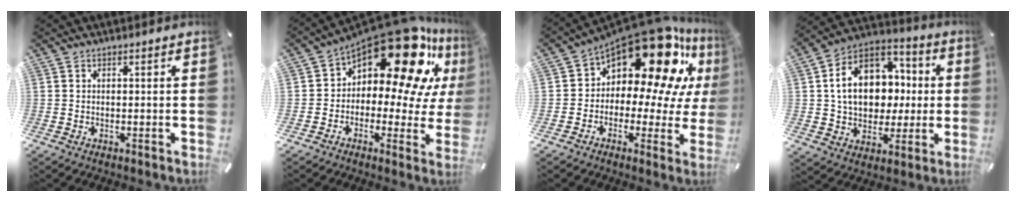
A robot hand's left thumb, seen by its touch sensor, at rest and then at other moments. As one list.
[{"total": 21.0, "force": [12.4, 9.4, 14.1], "torque": [-0.207, -0.098, 0.204]}, {"total": 18.8, "force": [11.4, 9.0, 11.9], "torque": [-0.193, -0.100, 0.190]}, {"total": 16.4, "force": [1.3, 13.2, 9.8], "torque": [-0.174, 0.006, 0.029]}]